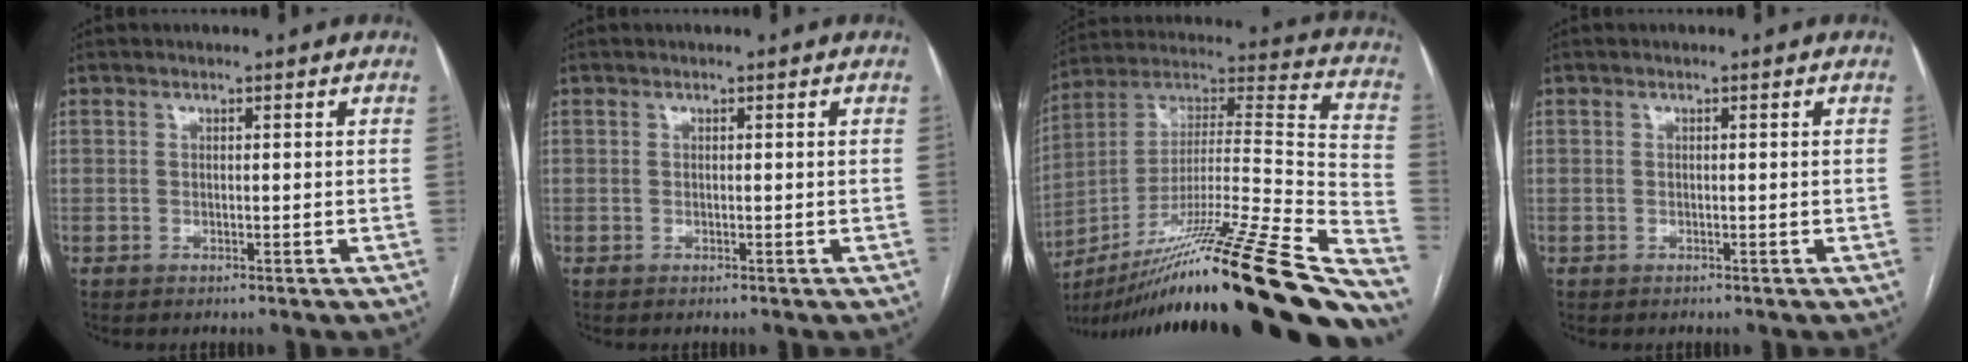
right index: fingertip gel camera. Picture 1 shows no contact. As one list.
[{"total": 0.0}, {"total": 39.4, "force": [-29.0, 1.3, 26.7], "torque": [-0.343, -0.038, -0.448]}, {"total": 0.0}]